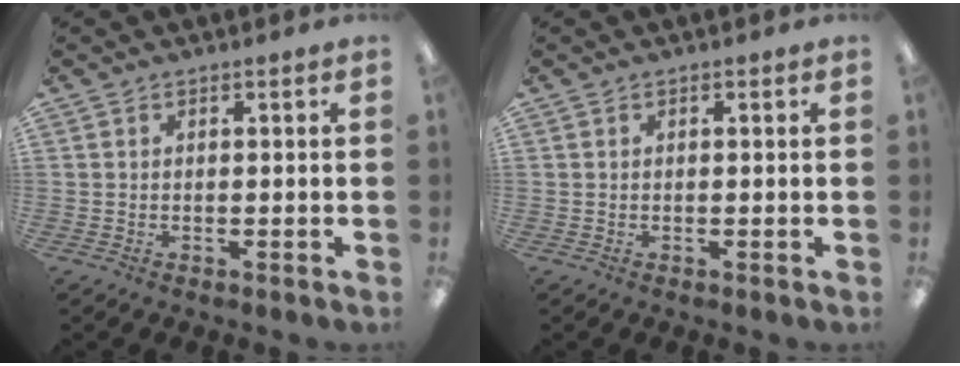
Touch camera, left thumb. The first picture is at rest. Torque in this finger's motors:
{"motor_torque": [0.05, -0.02, -0.26, 0.01, 0.00]}